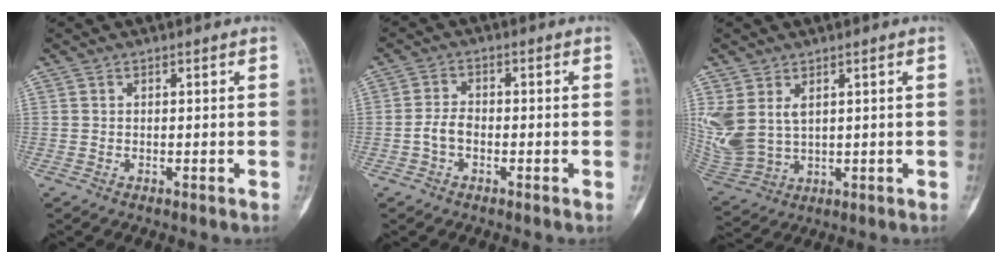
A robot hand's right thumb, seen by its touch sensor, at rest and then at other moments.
{"total": 3.4, "force": [-1.1, 2.1, 2.4], "torque": [-0.047, 0.015, -0.026]}
{"total": 10.7, "force": [3.1, 7.3, 7.2], "torque": [-0.171, -0.011, 0.083]}